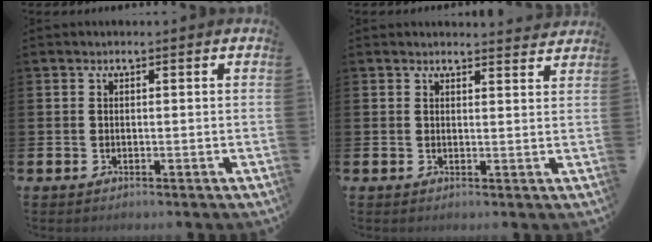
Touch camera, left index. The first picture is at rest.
{"total": 2.2, "force": [2.2, 0.2, -0.1], "torque": [0.011, -0.017, 0.036]}